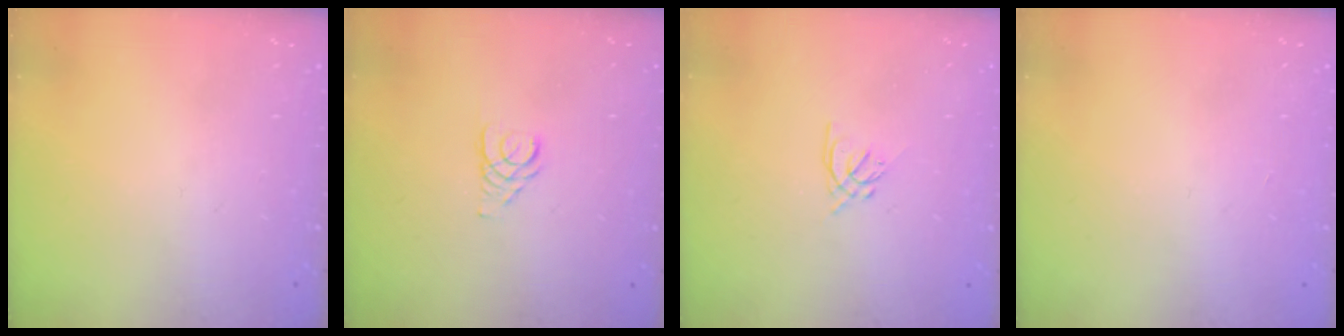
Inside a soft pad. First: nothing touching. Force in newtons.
{"total": 2.9, "press": 2.9, "slide": 0.3}
{"total": 1.3, "press": 1.1, "slide": 0.6}
{"total": 1.0, "press": 0.9, "slide": 0.2}